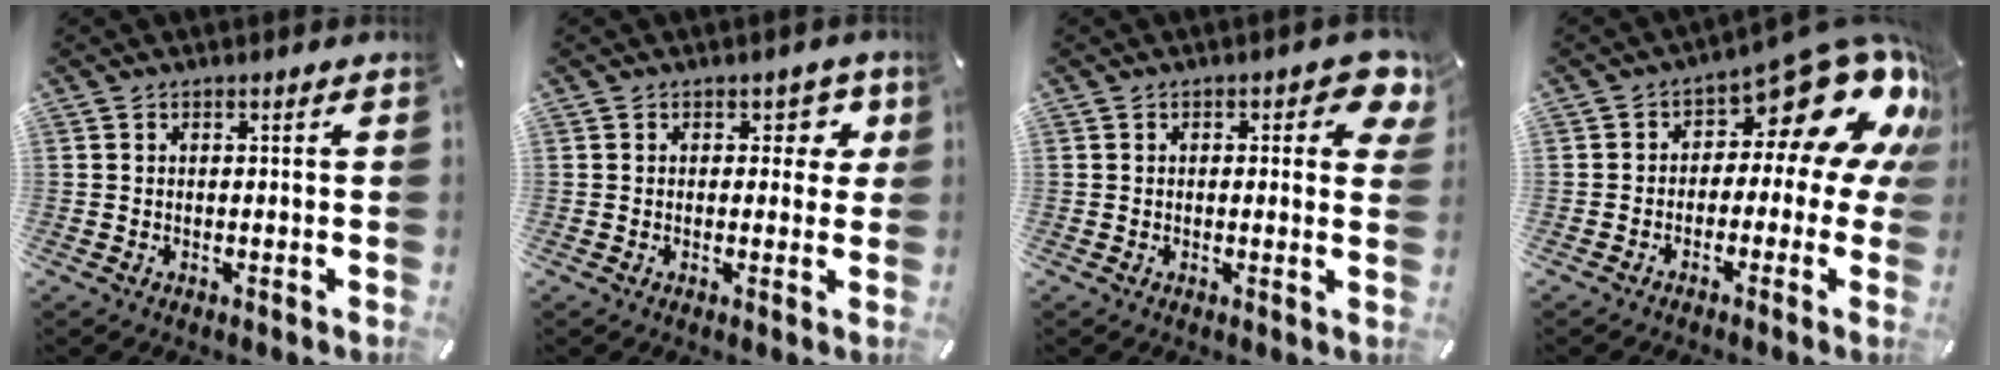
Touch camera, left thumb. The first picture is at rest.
{"total": 4.6, "force": [1.4, 3.3, 2.9], "torque": [-0.015, -0.008, 0.014]}
{"total": 5.1, "force": [1.9, 2.3, 4.1], "torque": [-0.046, -0.007, 0.025]}
{"total": 18.4, "force": [8.7, 8.5, 13.8], "torque": [-0.172, -0.063, 0.143]}